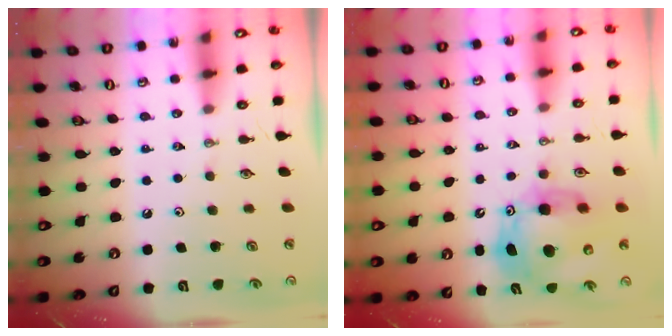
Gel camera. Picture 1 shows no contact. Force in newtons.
{"total": 14.7, "press": 14.5, "slide": 2.4}